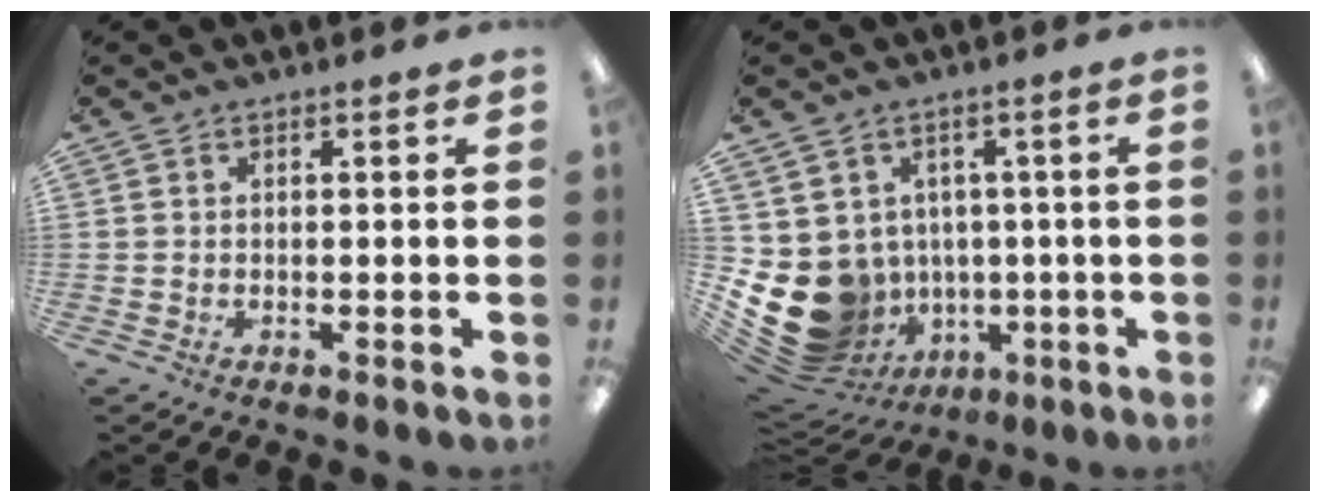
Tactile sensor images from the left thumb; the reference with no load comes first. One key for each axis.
{"total": 13.7, "fx": -2.2, "fy": 11.9, "fz": 6.4, "tx": -0.166, "ty": -0.010, "tz": -0.023}